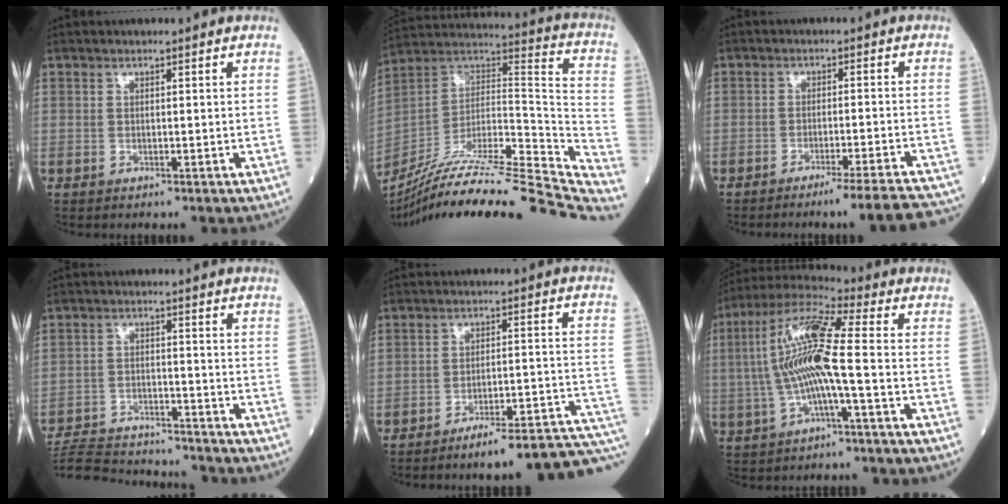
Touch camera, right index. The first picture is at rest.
{"total": 39.2, "force": [-34.2, 2.3, 19.0], "torque": [-0.229, -0.048, -0.499]}
{"total": 10.8, "force": [-9.9, -0.7, 4.3], "torque": [-0.026, 0.001, -0.133]}
{"total": 15.9, "force": [-15.2, 1.8, 4.3], "torque": [-0.088, -0.004, -0.228]}
{"total": 13.2, "force": [-10.5, 0.1, 8.1], "torque": [-0.060, 0.043, -0.145]}
{"total": 12.4, "force": [-0.7, 0.7, 12.4], "torque": [-0.254, 0.020, -0.022]}